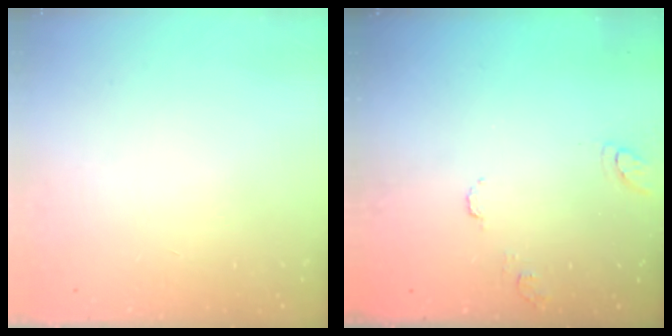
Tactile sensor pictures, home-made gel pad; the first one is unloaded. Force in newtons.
{"total": 8.4, "press": 8.3, "slide": 0.6}